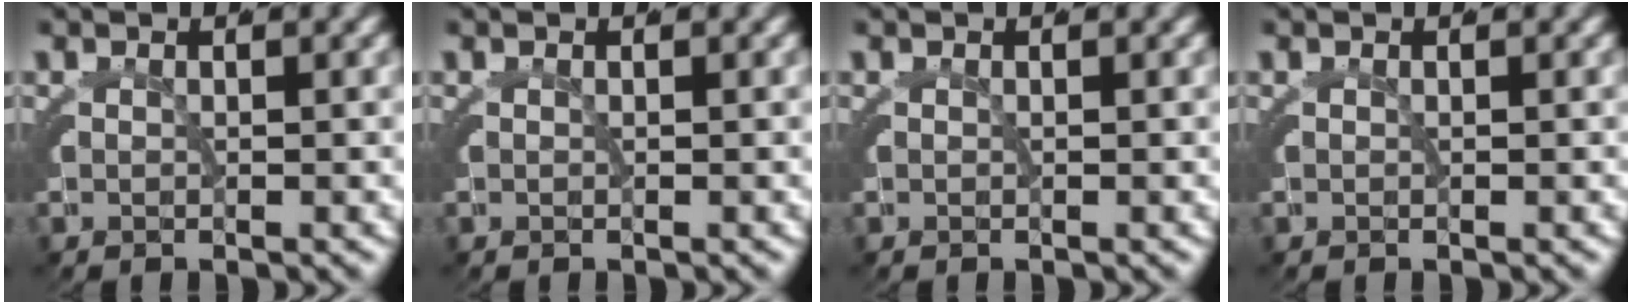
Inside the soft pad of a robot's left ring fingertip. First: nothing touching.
{"total": 0.0}
{"total": 0.0}
{"total": 0.0}